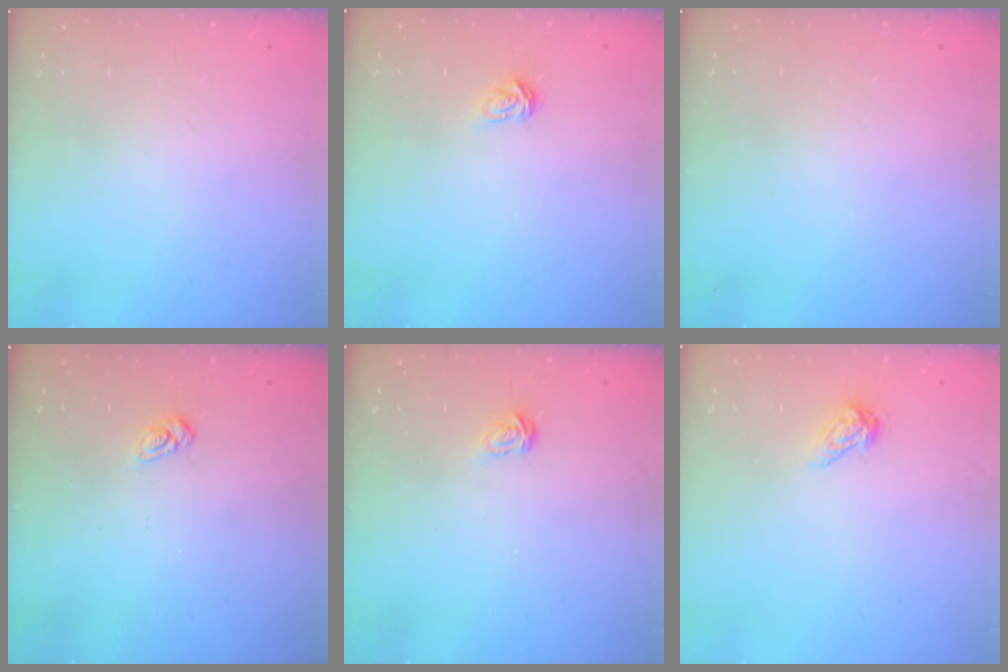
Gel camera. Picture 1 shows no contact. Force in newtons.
{"total": 3.3, "press": 3.3, "slide": 0.5}
{"total": 0.0}
{"total": 5.5, "press": 5.5, "slide": 0.3}
{"total": 1.8, "press": 1.8, "slide": 0.2}
{"total": 6.5, "press": 6.5, "slide": 0.4}